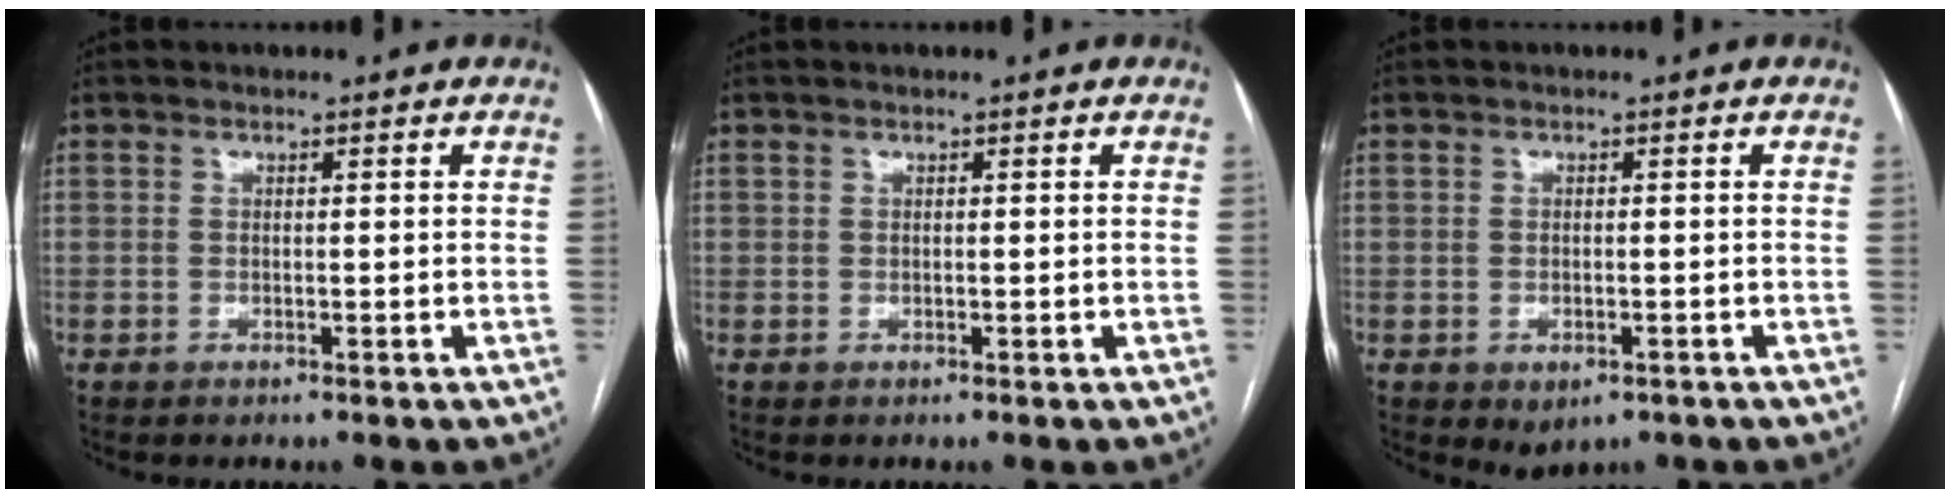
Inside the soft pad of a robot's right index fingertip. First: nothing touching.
{"total": 0.0}
{"total": 3.4, "force": [-1.9, 2.2, 1.7], "torque": [-0.020, -0.003, -0.016]}